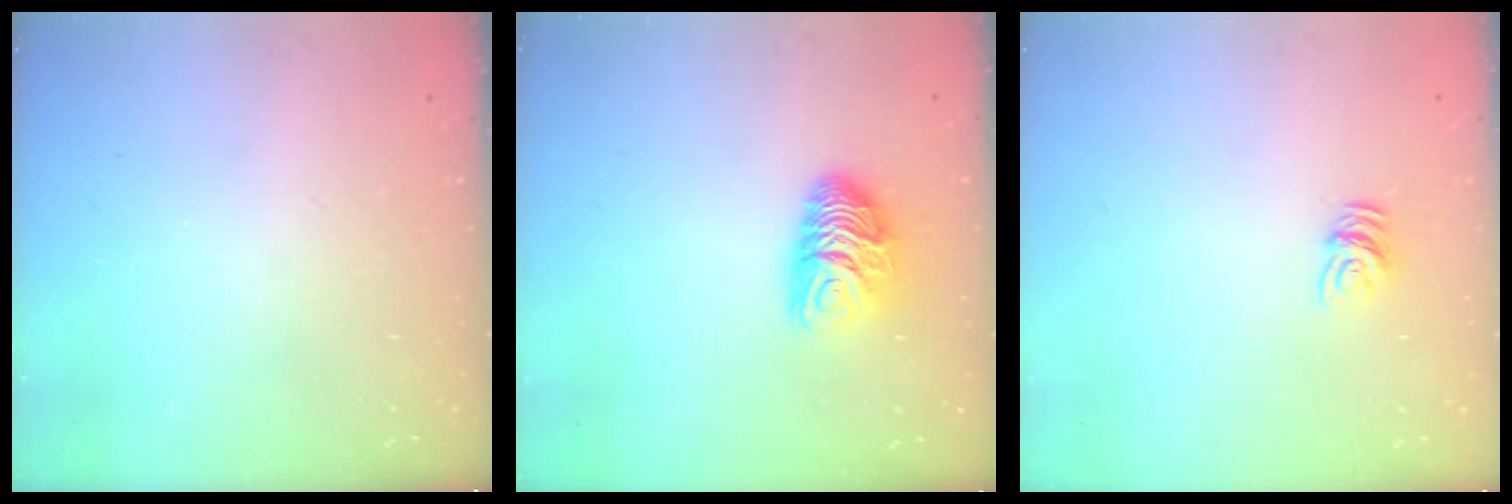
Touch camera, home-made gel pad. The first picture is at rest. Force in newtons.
{"total": 8.8, "press": 8.8, "slide": 0.3}
{"total": 5.0, "press": 4.9, "slide": 0.2}